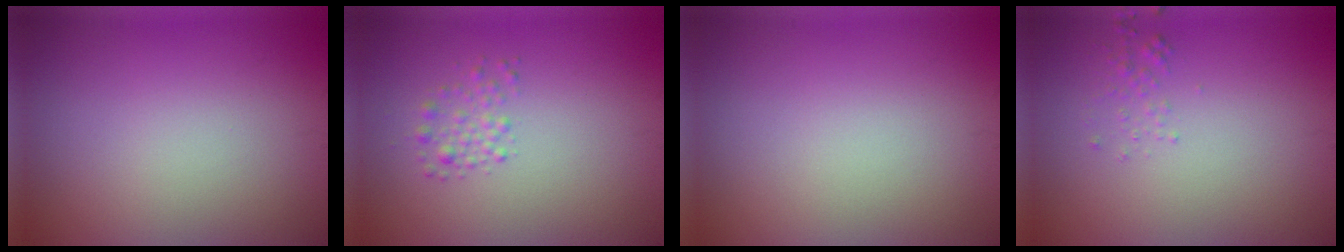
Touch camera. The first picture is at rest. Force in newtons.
{"total": 1.5, "press": 1.5, "slide": 0.1}
{"total": 0.0}
{"total": 1.0, "press": 1.0, "slide": 0.0}